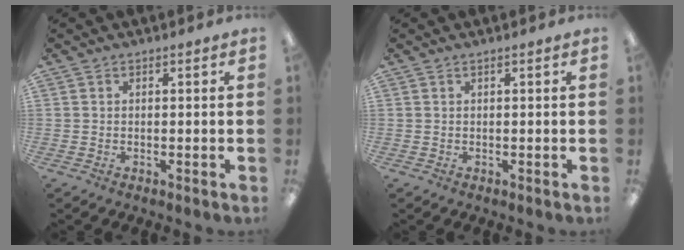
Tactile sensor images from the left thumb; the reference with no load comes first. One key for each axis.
{"total": 0.5, "fx": 0.2, "fy": 0.0, "fz": 0.5, "tx": -0.007, "ty": 0.001, "tz": 0.003}